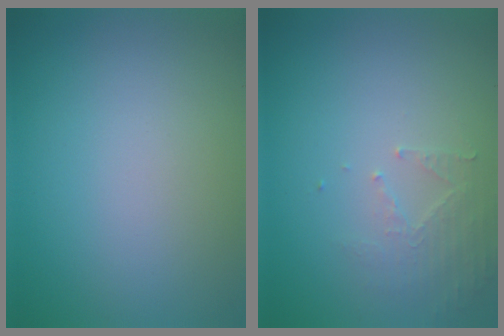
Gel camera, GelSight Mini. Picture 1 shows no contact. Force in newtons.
{"total": 2.0, "press": 1.9, "slide": 0.3}